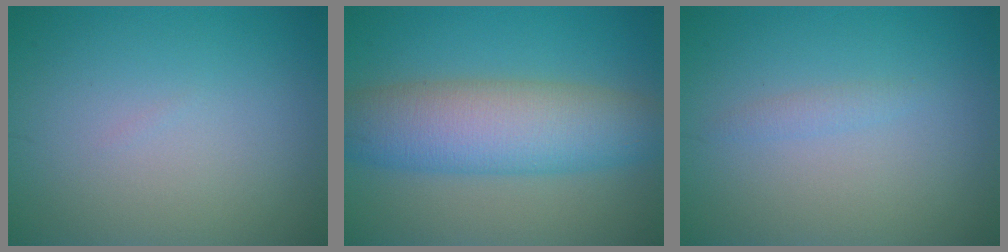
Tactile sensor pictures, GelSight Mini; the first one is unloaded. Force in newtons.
{"total": 8.0, "press": 8.0, "slide": 0.3}
{"total": 0.9, "press": 0.9, "slide": 0.0}